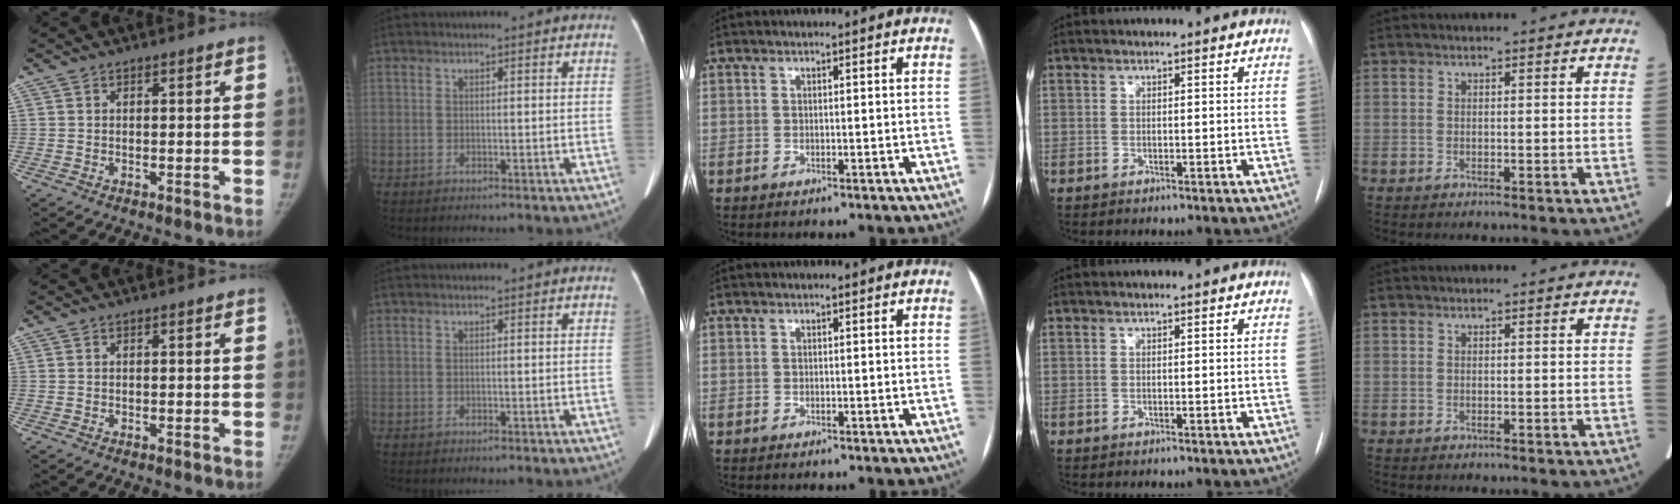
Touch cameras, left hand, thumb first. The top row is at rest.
{}